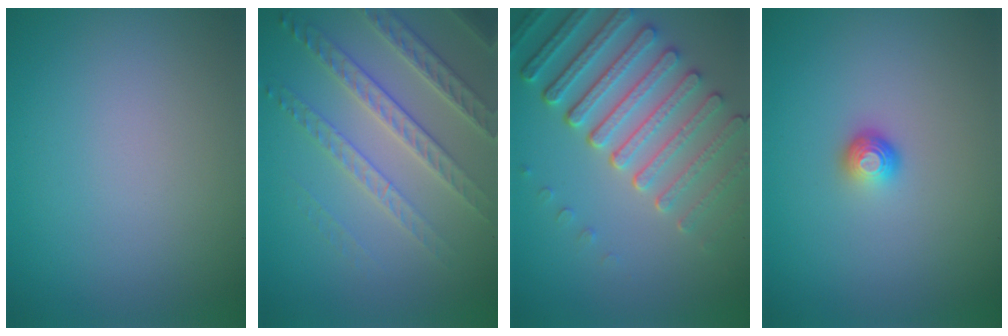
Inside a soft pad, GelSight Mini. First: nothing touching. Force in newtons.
{"total": 4.7, "press": 4.0, "slide": 2.5}
{"total": 7.2, "press": 5.6, "slide": 4.6}
{"total": 1.5, "press": 1.1, "slide": 1.1}